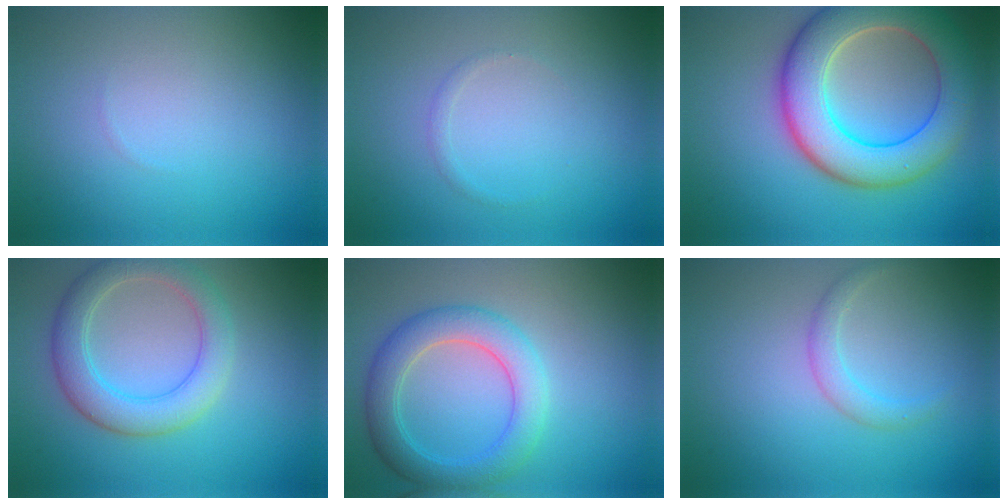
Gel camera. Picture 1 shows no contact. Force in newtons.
{"total": 0.6, "press": 0.6, "slide": 0.1}
{"total": 9.2, "press": 9.2, "slide": 0.6}
{"total": 4.7, "press": 4.6, "slide": 0.4}
{"total": 4.6, "press": 4.6, "slide": 0.2}
{"total": 1.6, "press": 1.6, "slide": 0.1}